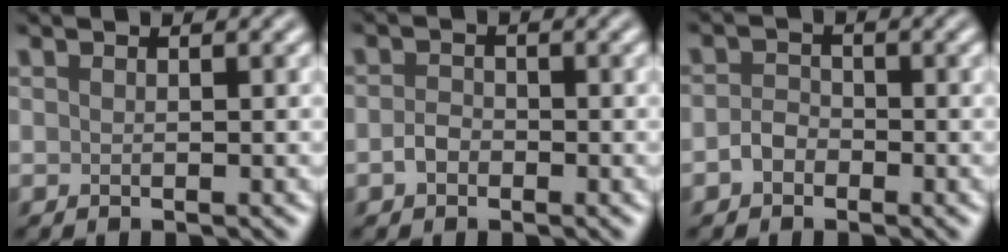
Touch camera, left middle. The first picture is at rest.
{"total": 1.4, "force": [-0.6, 1.1, 0.7], "torque": [-0.015, 0.002, -0.015]}
{"total": 1.7, "force": [-0.9, 1.2, 0.7], "torque": [-0.012, 0.004, -0.020]}